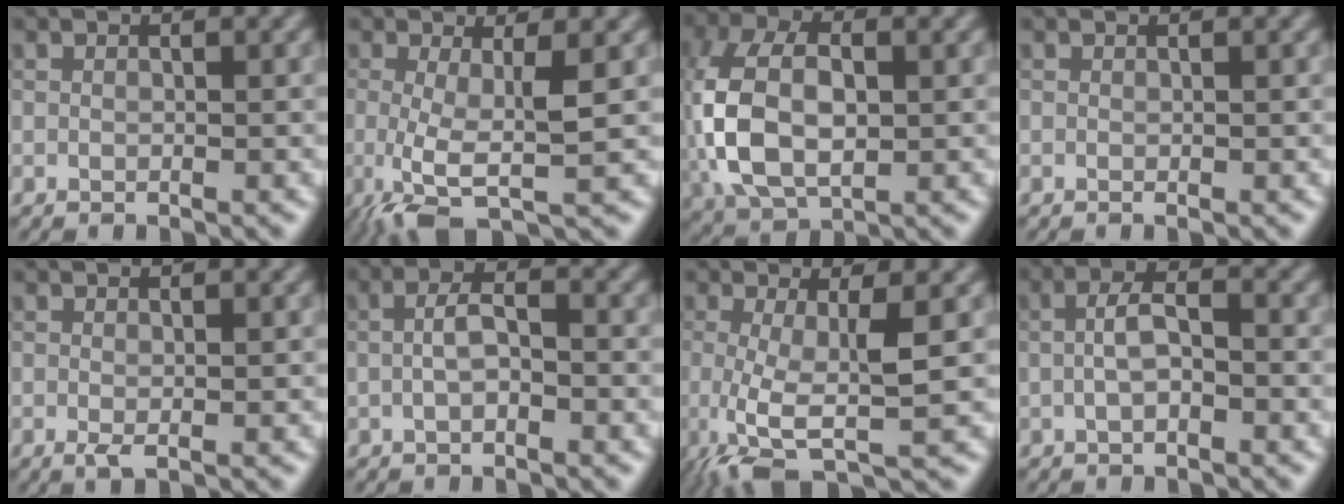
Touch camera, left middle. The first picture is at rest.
{"total": 4.6, "force": [-0.6, 1.0, 4.5], "torque": [-0.087, -0.010, -0.015]}
{"total": 8.9, "force": [0.0, 5.6, 6.8], "torque": [-0.163, 0.001, 0.001]}
{"total": 0.0}
{"total": 0.8, "force": [-0.2, 0.3, 0.7], "torque": [-0.019, -0.002, -0.004]}
{"total": 2.1, "force": [-0.5, 0.9, 1.9], "torque": [-0.041, 0.008, -0.014]}
{"total": 5.5, "force": [-0.7, 1.3, 5.3], "torque": [-0.104, -0.012, -0.016]}
{"total": 2.5, "force": [-0.5, 1.1, 2.2], "torque": [-0.048, 0.008, -0.015]}